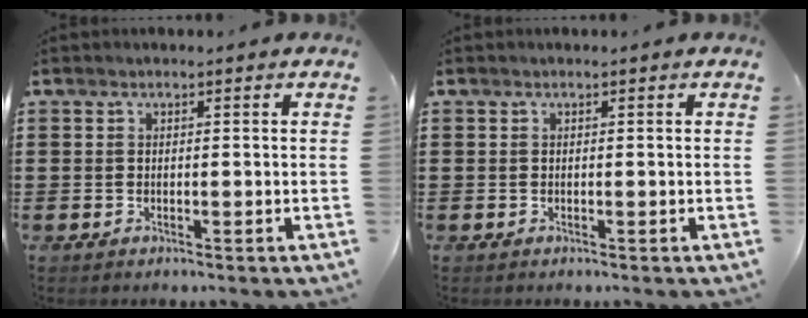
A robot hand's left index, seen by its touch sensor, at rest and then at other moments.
{"total": 0.0}